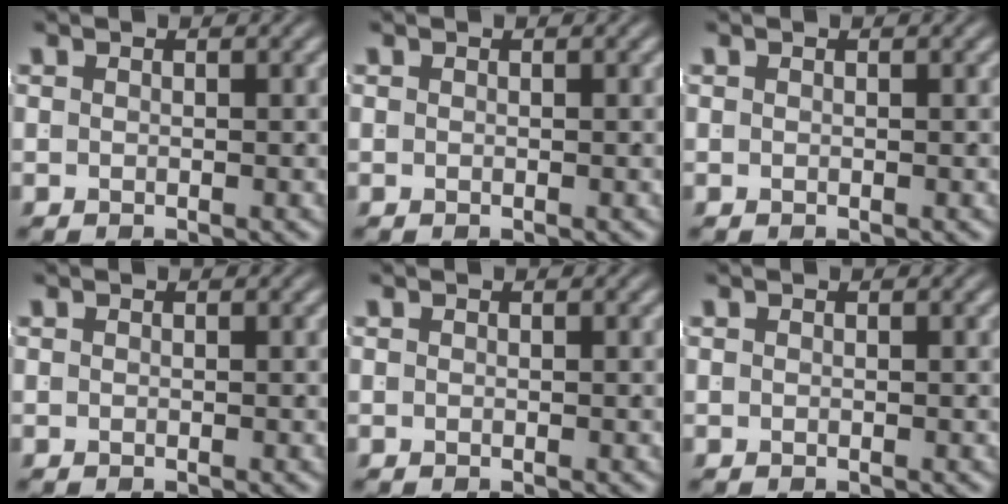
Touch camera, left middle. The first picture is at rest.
{"total": 0.0}
{"total": 0.0}
{"total": 0.0}
{"total": 0.0}
{"total": 0.0}